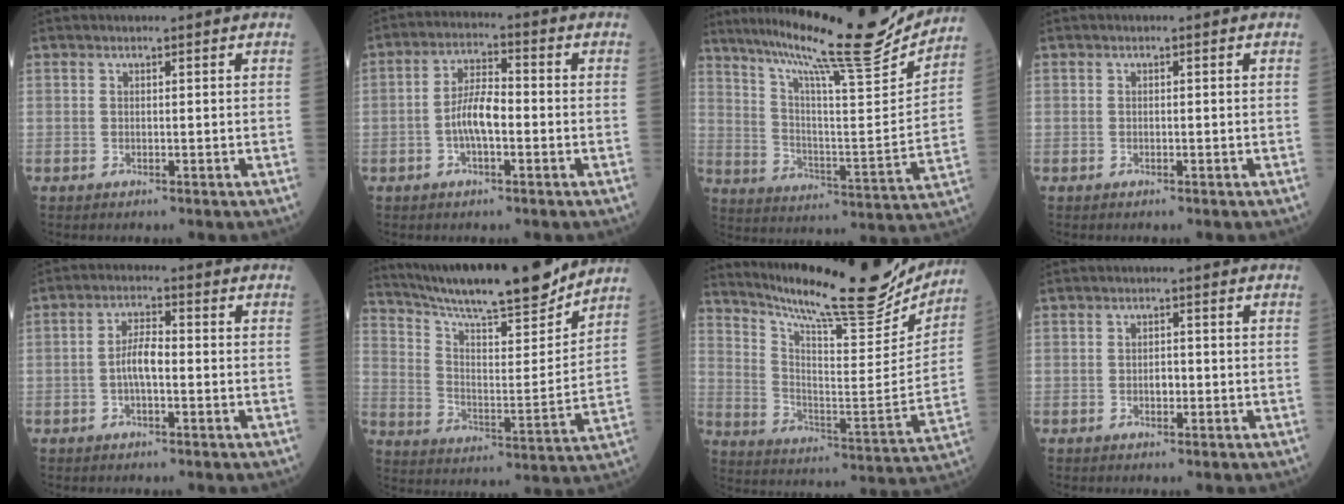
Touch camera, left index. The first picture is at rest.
{"total": 5.9, "force": [-1.6, 1.9, 5.4], "torque": [-0.109, 0.007, -0.036]}
{"total": 22.0, "force": [19.0, 0.3, 11.1], "torque": [-0.184, -0.036, 0.282]}
{"total": 0.0}
{"total": 4.2, "force": [-1.0, 1.2, 3.9], "torque": [-0.077, 0.005, -0.023]}
{"total": 20.2, "force": [17.9, 1.5, 9.2], "torque": [-0.162, -0.015, 0.279]}
{"total": 22.4, "force": [20.3, 2.2, 9.3], "torque": [-0.159, -0.058, 0.292]}
{"total": 1.5, "force": [-0.7, 0.8, 1.1], "torque": [-0.017, 0.000, -0.013]}